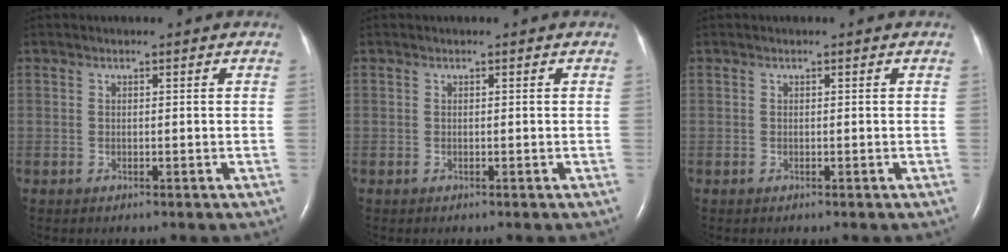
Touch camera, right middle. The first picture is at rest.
{"total": 0.0}
{"total": 0.0}